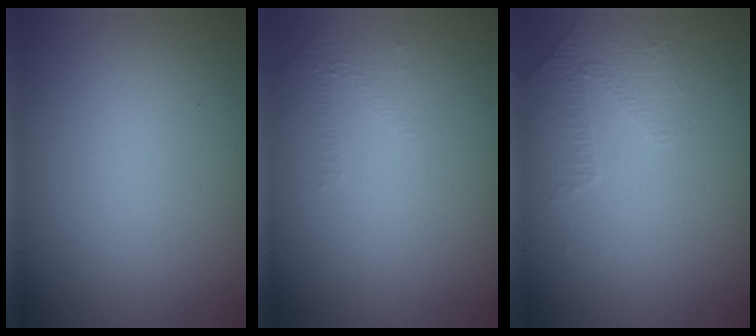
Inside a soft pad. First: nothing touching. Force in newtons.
{"total": 0.9, "press": 0.4, "slide": 0.8}
{"total": 1.4, "press": 0.9, "slide": 1.1}